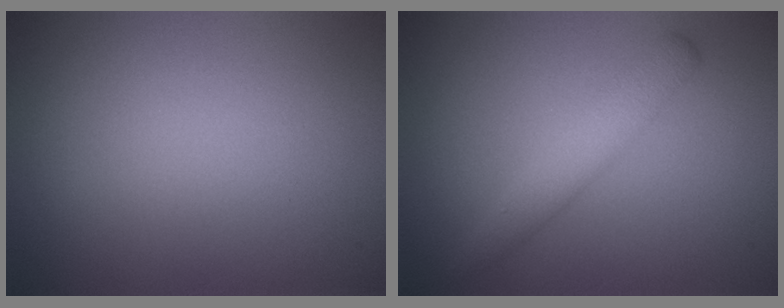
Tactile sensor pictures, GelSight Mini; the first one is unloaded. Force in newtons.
{"total": 2.8, "press": 2.7, "slide": 0.1}